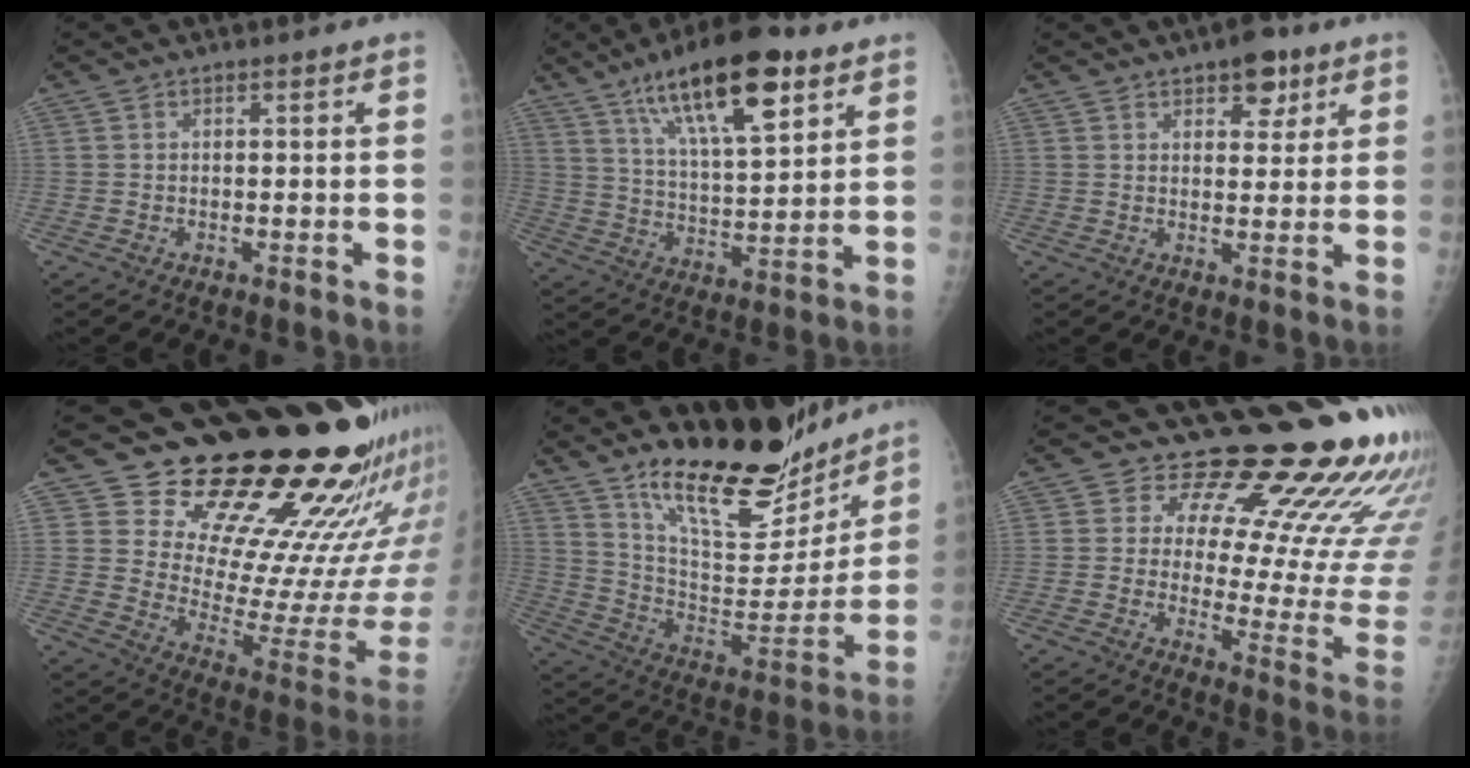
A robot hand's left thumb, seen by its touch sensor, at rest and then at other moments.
{"total": 19.1, "force": [10.7, 6.1, 14.6], "torque": [-0.216, -0.037, 0.186]}
{"total": 6.5, "force": [3.9, 3.3, 4.0], "torque": [-0.026, -0.016, 0.051]}
{"total": 23.5, "force": [16.4, 6.9, 15.3], "torque": [-0.185, -0.146, 0.241]}
{"total": 24.5, "force": [19.2, 8.5, 12.6], "torque": [-0.151, -0.115, 0.313]}
{"total": 23.2, "force": [17.0, 8.8, 13.2], "torque": [-0.133, -0.131, 0.202]}